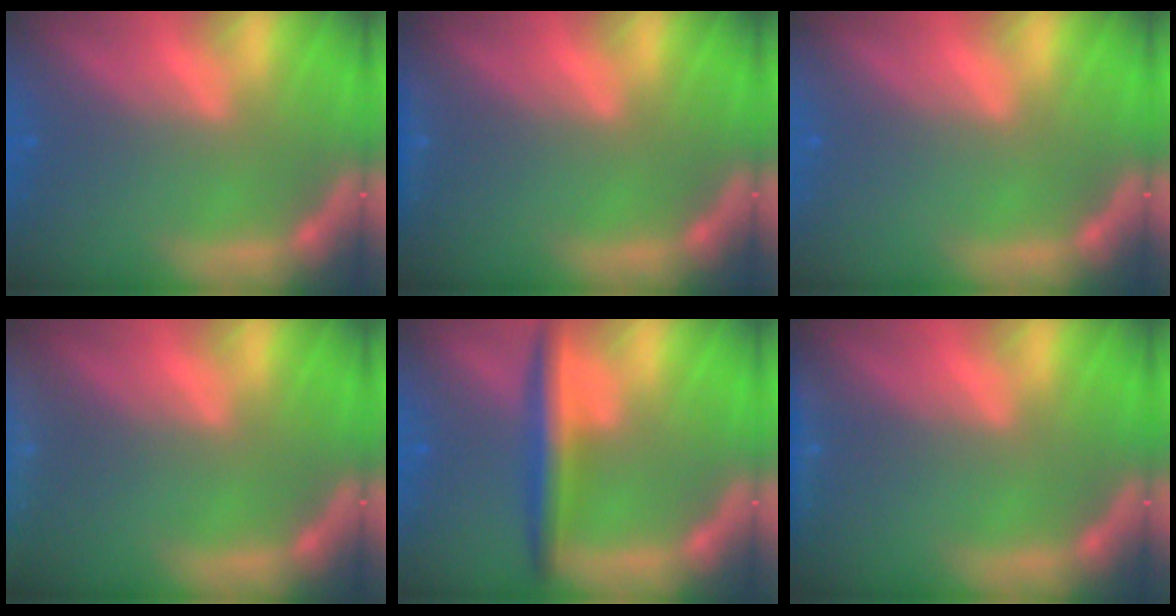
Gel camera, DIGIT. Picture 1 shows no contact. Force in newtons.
{"total": 0.9}
{"total": 0.0}
{"total": 7.4}
{"total": 4.5}
{"total": 1.4}